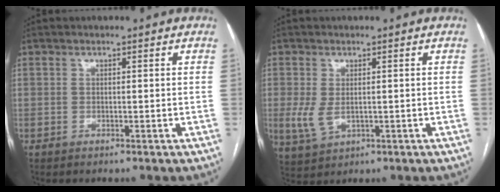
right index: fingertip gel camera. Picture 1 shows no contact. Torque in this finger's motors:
{"motor_torque": [0.95, -0.18, 0.51, 0.12]}